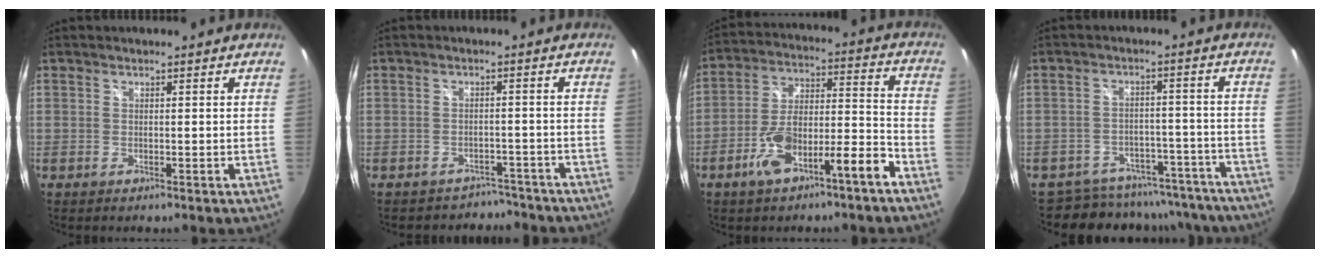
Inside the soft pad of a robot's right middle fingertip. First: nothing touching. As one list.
[{"total": 7.0, "force": [-5.9, 3.7, 0.8], "torque": [-0.016, 0.016, -0.072]}, {"total": 12.3, "force": [-7.6, 3.1, 9.2], "torque": [-0.166, 0.019, -0.120]}, {"total": 16.3, "force": [-14.5, 6.7, 3.5], "torque": [-0.070, 0.028, -0.178]}]